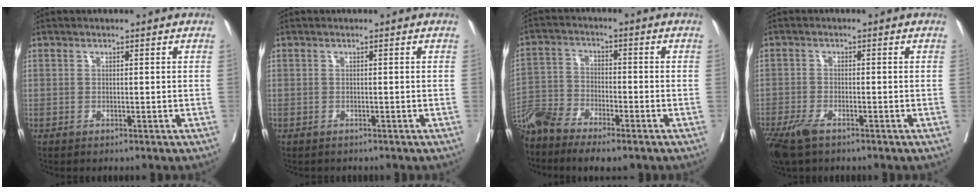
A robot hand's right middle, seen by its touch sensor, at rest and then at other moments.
{"total": 0.7, "force": [-0.7, 0.3, 0.1], "torque": [-0.008, 0.000, -0.012]}
{"total": 10.8, "force": [-8.6, 2.8, 6.0], "torque": [-0.121, -0.012, -0.160]}
{"total": 5.8, "force": [-4.1, 1.9, 3.7], "torque": [-0.072, -0.013, -0.074]}